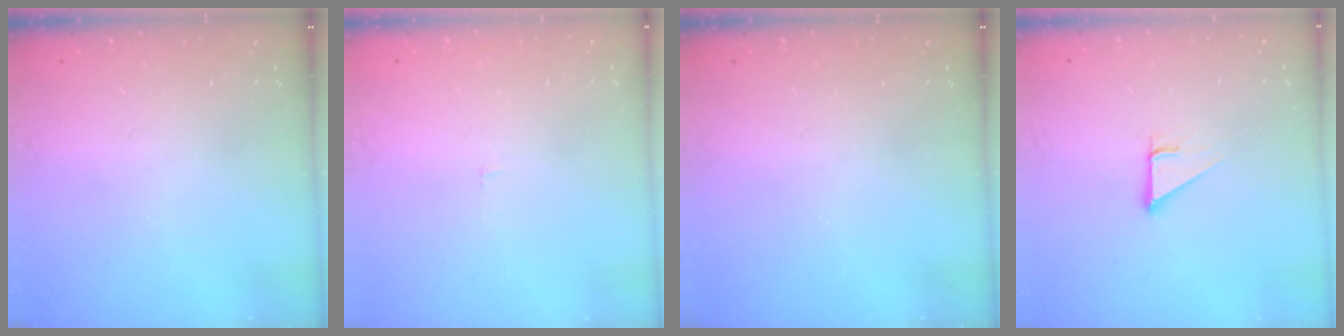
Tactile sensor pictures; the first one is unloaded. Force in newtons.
{"total": 1.6, "press": 1.6, "slide": 0.1}
{"total": 0.0}
{"total": 2.9, "press": 2.9, "slide": 0.1}